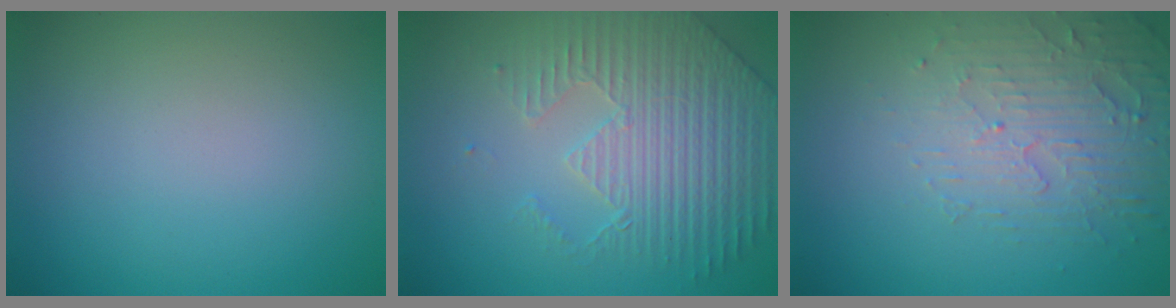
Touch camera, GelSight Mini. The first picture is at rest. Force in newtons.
{"total": 4.3, "press": 4.1, "slide": 1.1}
{"total": 5.0, "press": 3.3, "slide": 3.8}